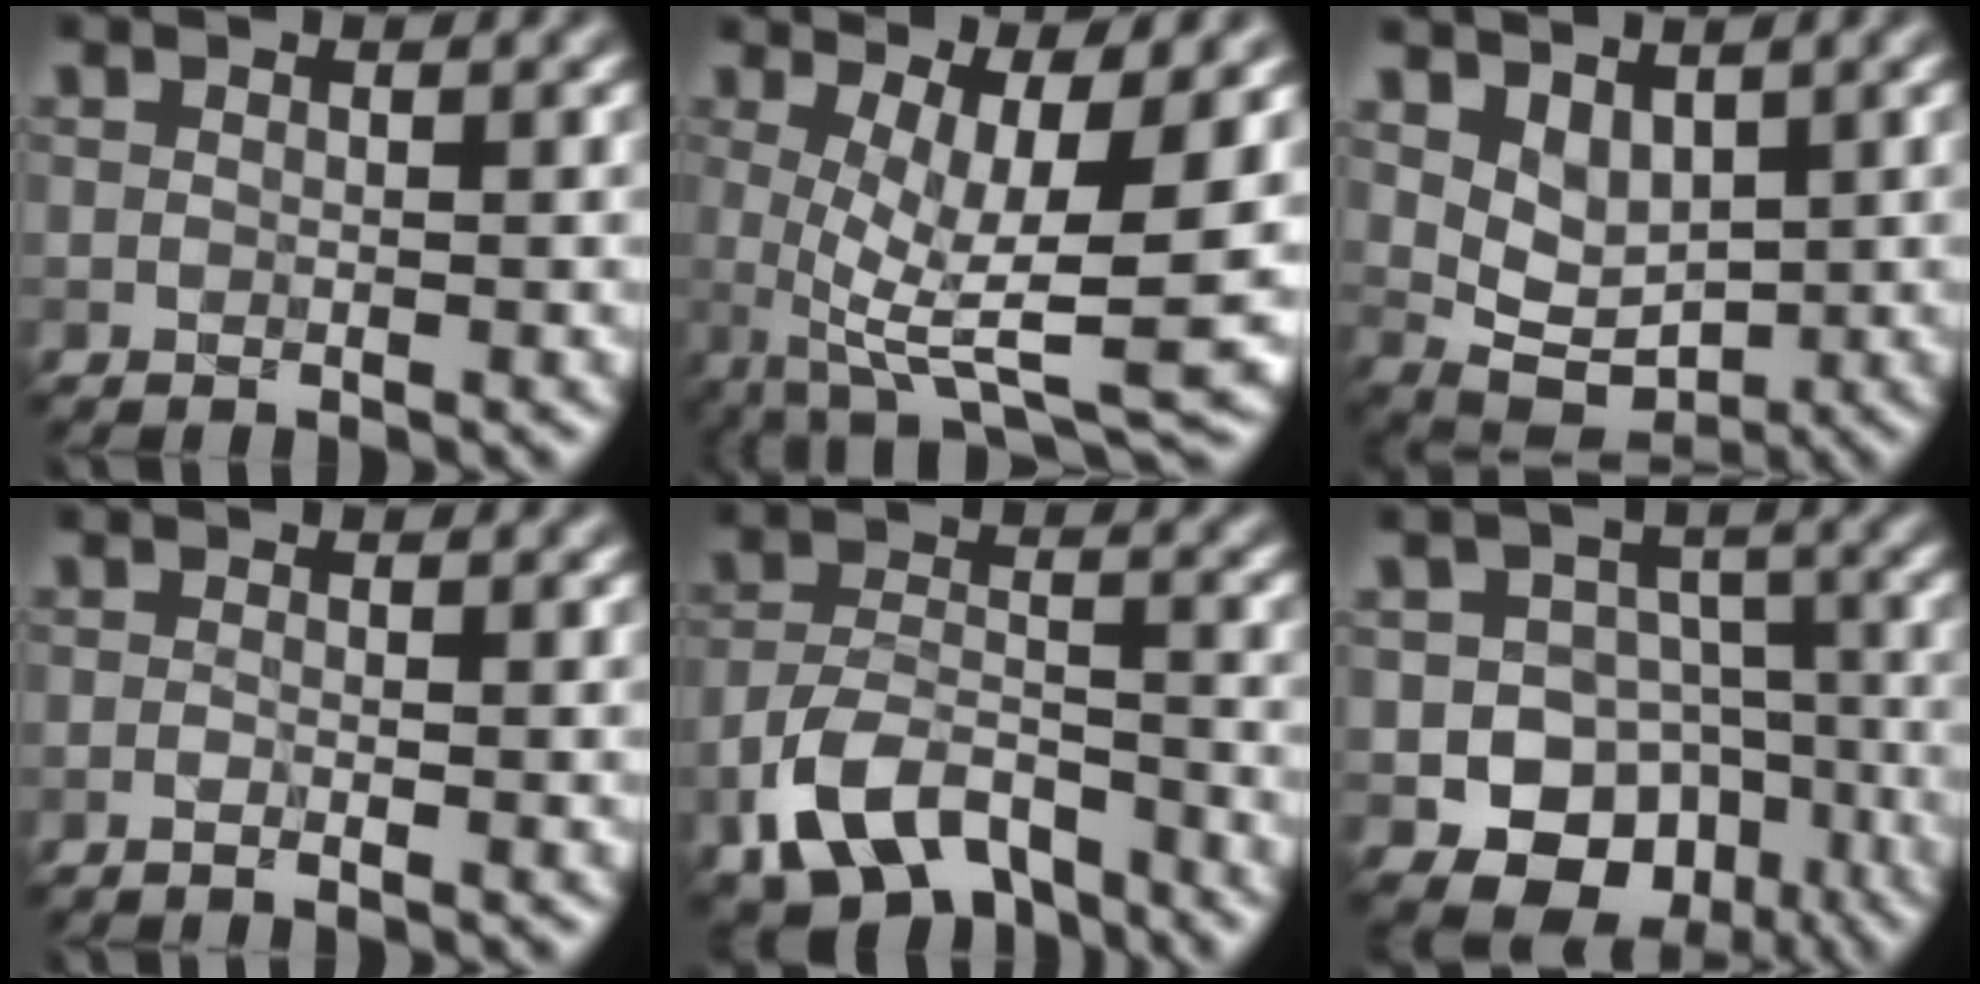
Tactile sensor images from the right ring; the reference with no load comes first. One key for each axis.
{"total": 8.5, "fx": 0.8, "fy": 2.4, "fz": 8.2, "tx": -0.133, "ty": -0.009, "tz": 0.016}
{"total": 3.3, "fx": 1.7, "fy": 2.1, "fz": 1.9, "tx": -0.044, "ty": -0.014, "tz": 0.032}
{"total": 1.0, "fx": -0.7, "fy": 0.1, "fz": 0.7, "tx": -0.017, "ty": -0.001, "tz": -0.016}
{"total": 8.1, "fx": -5.1, "fy": 4.1, "fz": 4.7, "tx": -0.088, "ty": -0.005, "tz": -0.097}
{"total": 12.0, "fx": -5.2, "fy": 10.1, "fz": 3.8, "tx": -0.036, "ty": -0.009, "tz": -0.090}